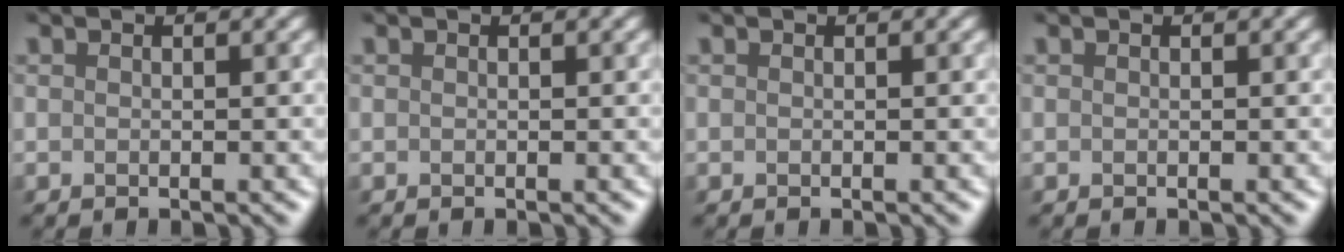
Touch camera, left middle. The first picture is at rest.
{"total": 0.0}
{"total": 0.0}
{"total": 0.0}